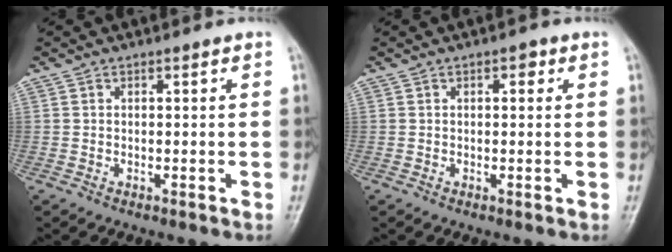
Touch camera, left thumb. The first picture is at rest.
{"total": 1.7, "force": [0.6, 0.9, 1.3], "torque": [-0.010, 0.002, 0.006]}